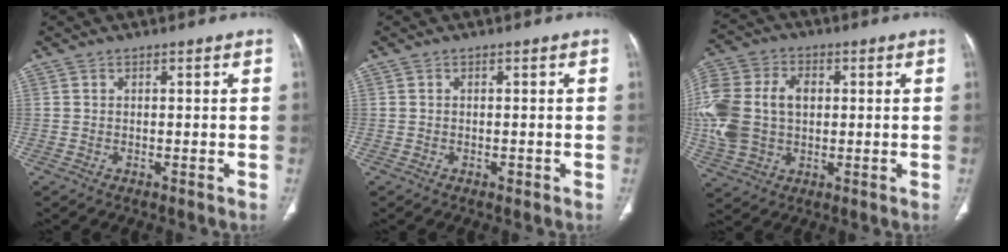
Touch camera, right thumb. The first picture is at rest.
{"total": 0.7, "force": [-0.3, 0.4, 0.4], "torque": [-0.006, 0.000, -0.004]}
{"total": 19.4, "force": [1.1, 13.8, 13.6], "torque": [-0.325, 0.017, 0.029]}